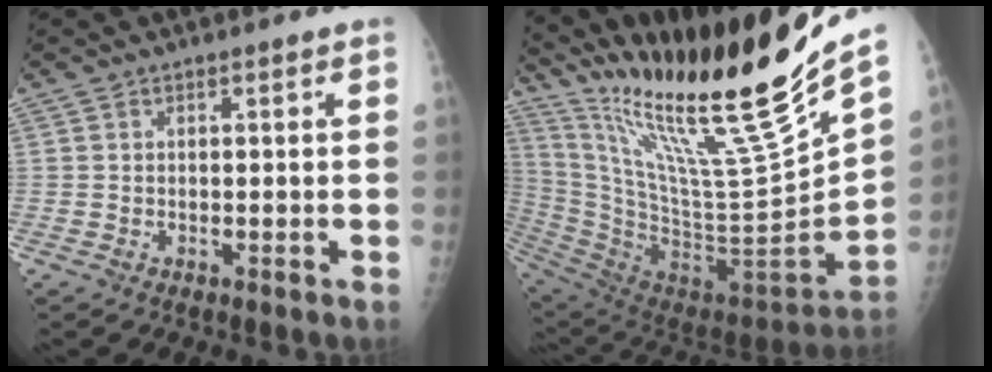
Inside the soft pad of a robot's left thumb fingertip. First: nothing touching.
{"total": 31.9, "force": [22.3, 2.8, 22.5], "torque": [-0.364, -0.122, 0.394]}